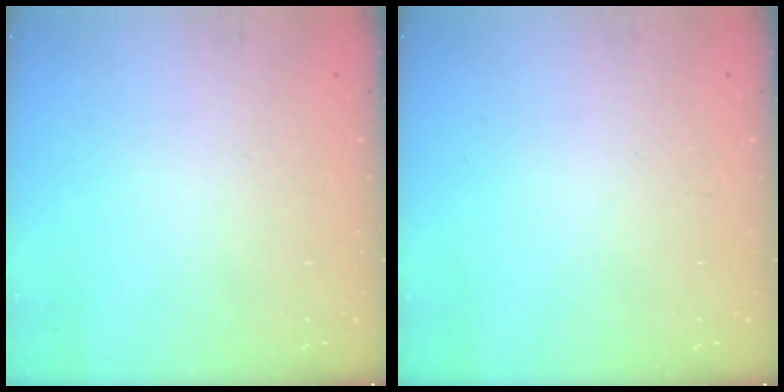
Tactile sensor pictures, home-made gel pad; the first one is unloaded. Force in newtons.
{"total": 0.0}